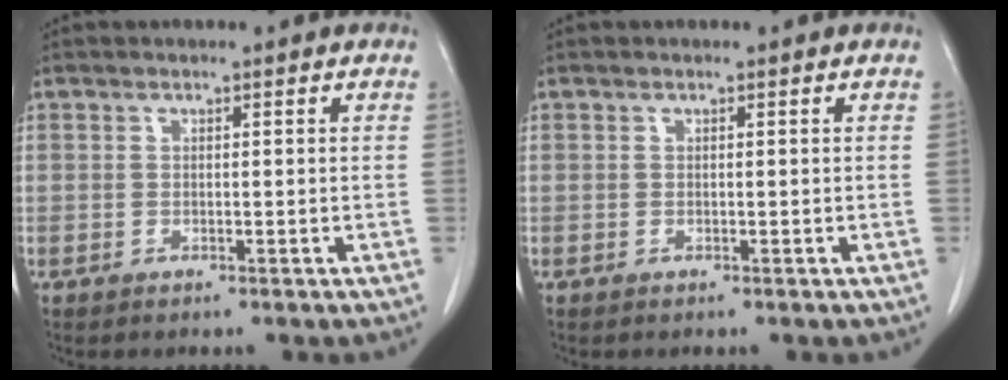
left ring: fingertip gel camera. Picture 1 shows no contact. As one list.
[{"total": 0.0}]